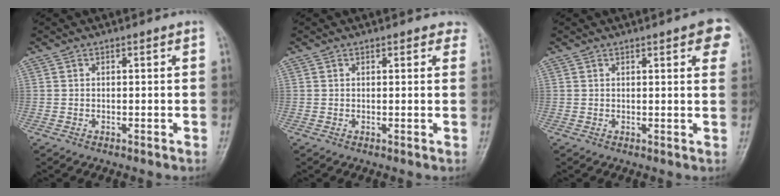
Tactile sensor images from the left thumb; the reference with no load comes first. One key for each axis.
{"total": 2.4, "fx": 1.8, "fy": 1.3, "fz": 0.9, "tx": 0.016, "ty": -0.003, "tz": 0.009}
{"total": 6.3, "fx": 3.1, "fy": 1.7, "fz": 5.2, "tx": -0.044, "ty": -0.003, "tz": 0.031}